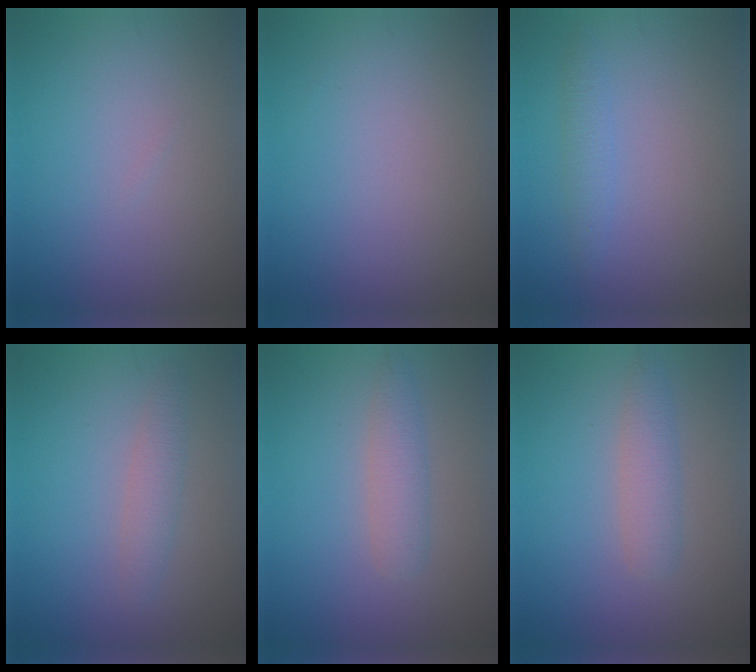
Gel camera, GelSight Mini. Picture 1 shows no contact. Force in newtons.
{"total": 0.0}
{"total": 1.4, "press": 1.4, "slide": 0.1}
{"total": 1.8, "press": 1.8, "slide": 0.1}
{"total": 2.3, "press": 2.3, "slide": 0.1}
{"total": 2.3, "press": 2.3, "slide": 0.1}